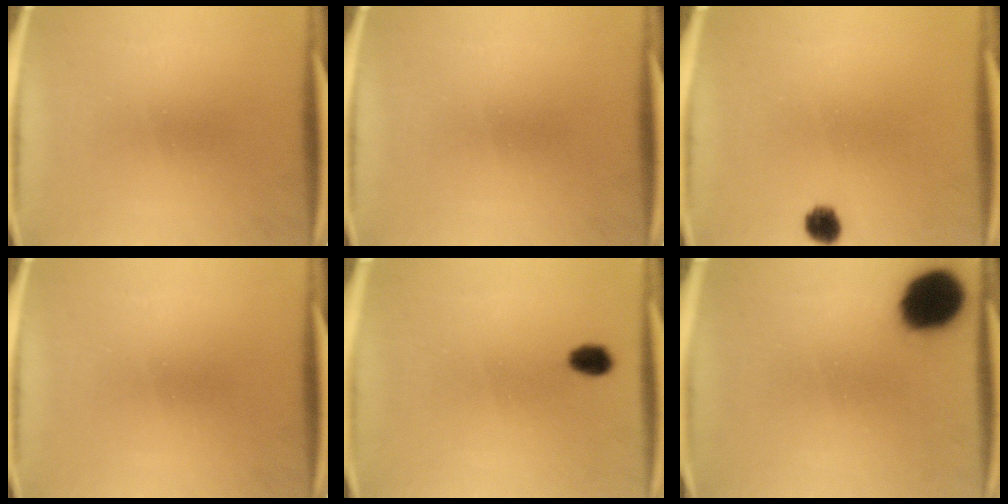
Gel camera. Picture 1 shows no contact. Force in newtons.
{"total": 0.0}
{"total": 3.3}
{"total": 0.0}
{"total": 3.2}
{"total": 15.2}